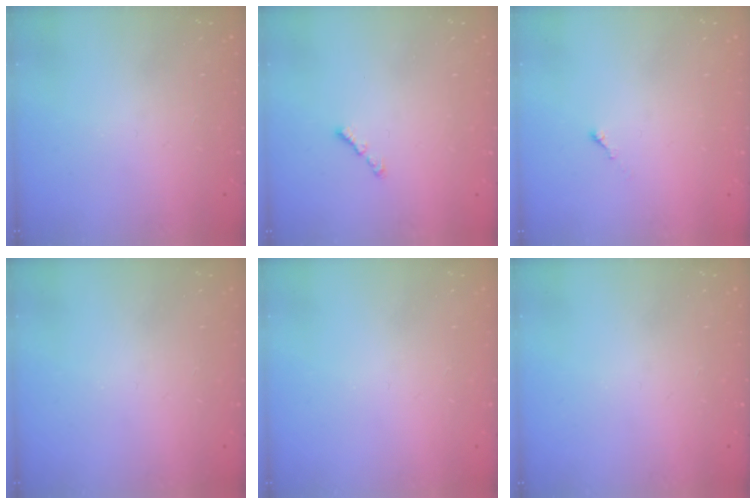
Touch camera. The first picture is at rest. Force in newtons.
{"total": 1.0, "press": 0.9, "slide": 0.5}
{"total": 0.0}
{"total": 0.0}
{"total": 0.0}
{"total": 0.0}